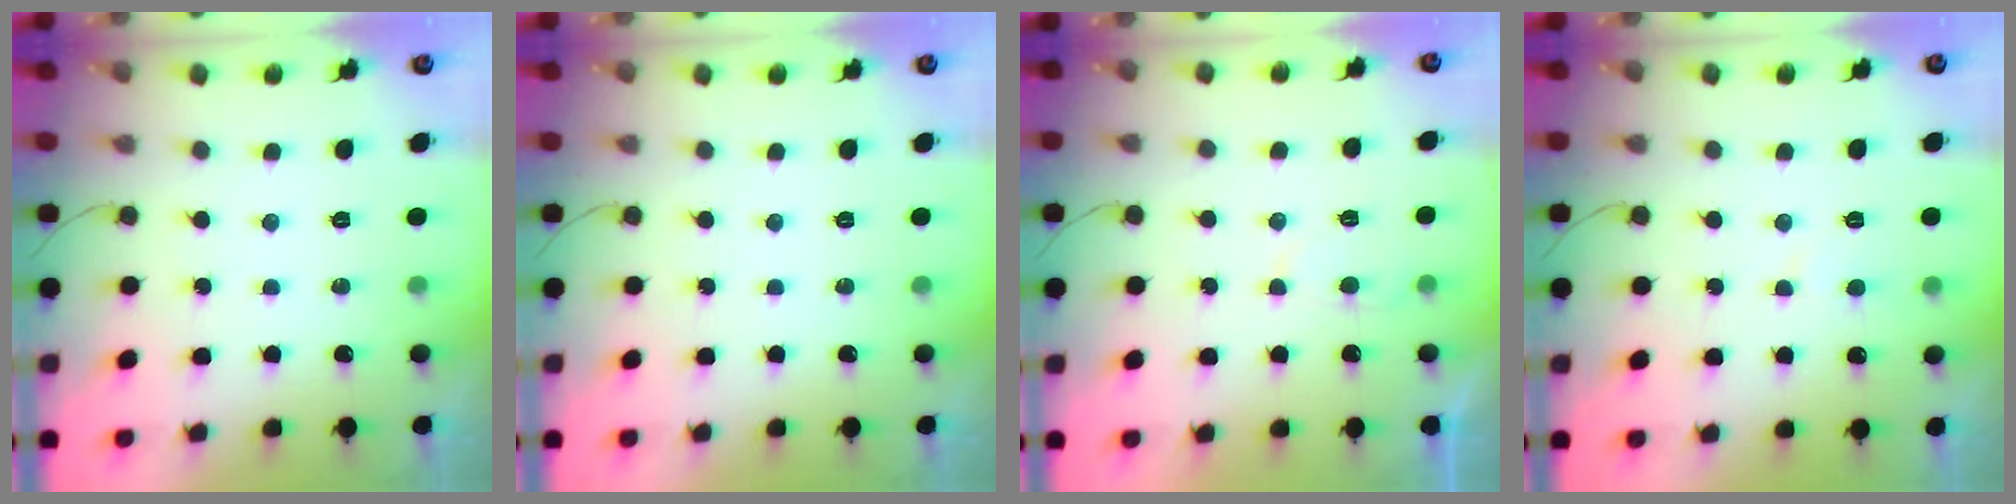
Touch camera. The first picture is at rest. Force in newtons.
{"total": 0.0}
{"total": 3.0, "press": 2.9, "slide": 0.5}
{"total": 3.5, "press": 3.5, "slide": 0.3}